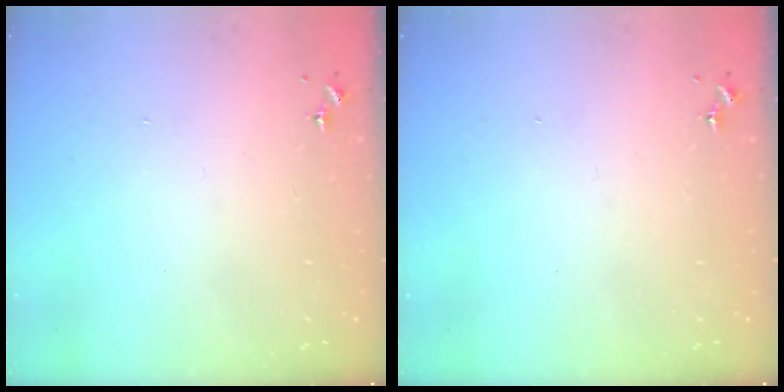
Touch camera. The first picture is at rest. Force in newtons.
{"total": 0.0}